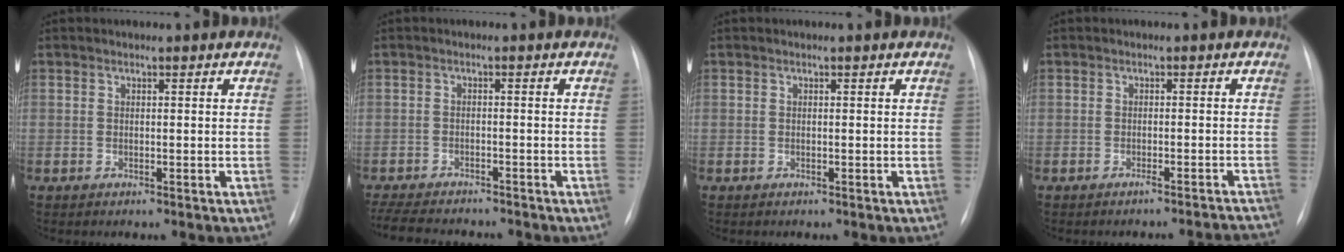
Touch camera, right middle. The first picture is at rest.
{"total": 10.9, "force": [-9.7, 2.7, 4.1], "torque": [-0.082, -0.010, -0.140]}
{"total": 0.0}
{"total": 6.5, "force": [-6.4, -0.3, 1.0], "torque": [0.001, 0.007, -0.069]}